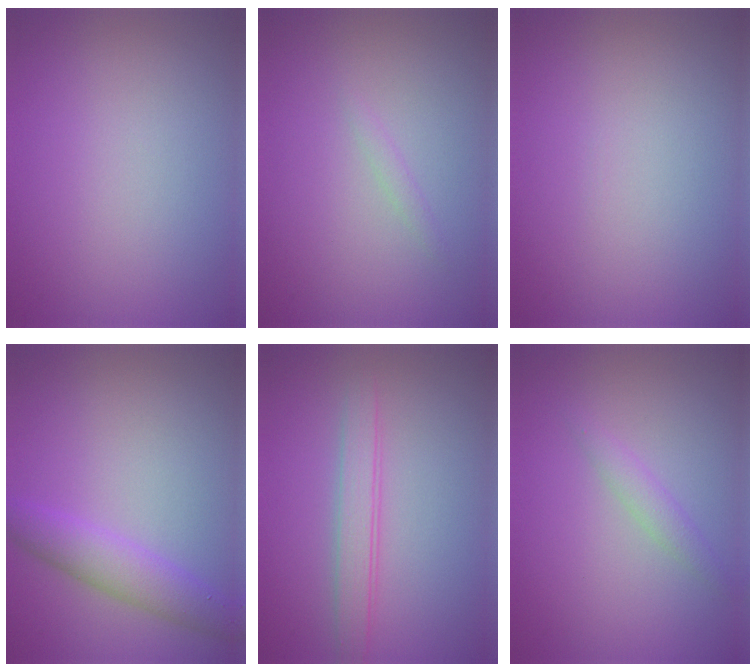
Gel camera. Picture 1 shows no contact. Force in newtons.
{"total": 0.7, "press": 0.7, "slide": 0.1}
{"total": 0.0}
{"total": 3.3, "press": 3.3, "slide": 0.1}
{"total": 2.4, "press": 2.3, "slide": 0.2}
{"total": 1.4, "press": 1.4, "slide": 0.1}